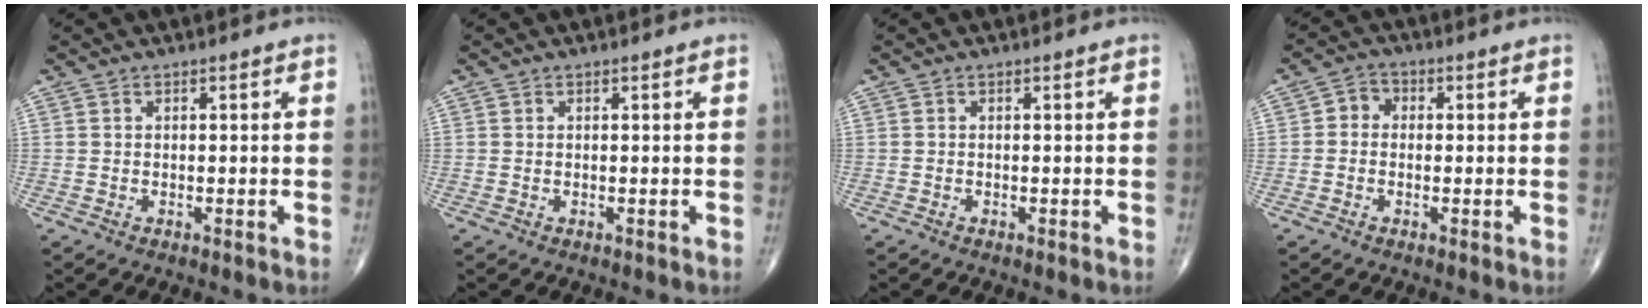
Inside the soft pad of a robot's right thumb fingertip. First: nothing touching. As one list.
[{"total": 0.0}, {"total": 0.0}, {"total": 3.1, "force": [-0.1, 2.7, 1.6], "torque": [-0.009, 0.011, -0.014]}]